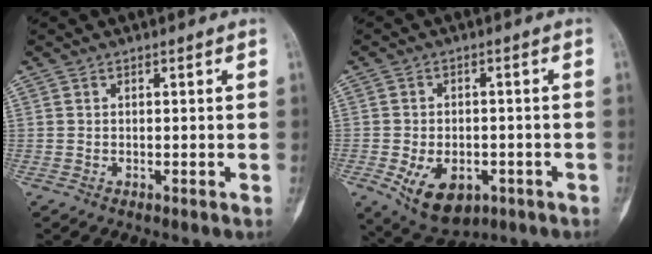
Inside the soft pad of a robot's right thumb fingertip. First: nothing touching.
{"total": 10.4, "force": [-3.9, 6.8, 6.9], "torque": [-0.098, 0.007, -0.046]}